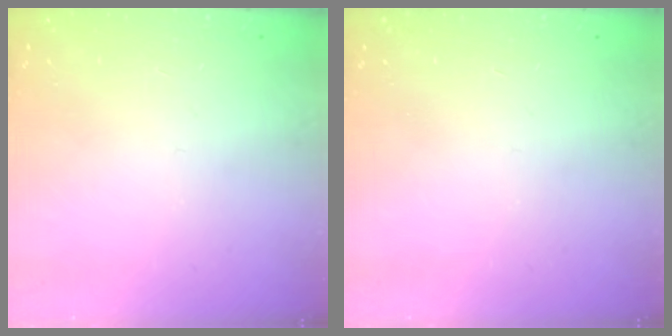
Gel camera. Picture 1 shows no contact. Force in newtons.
{"total": 0.0}